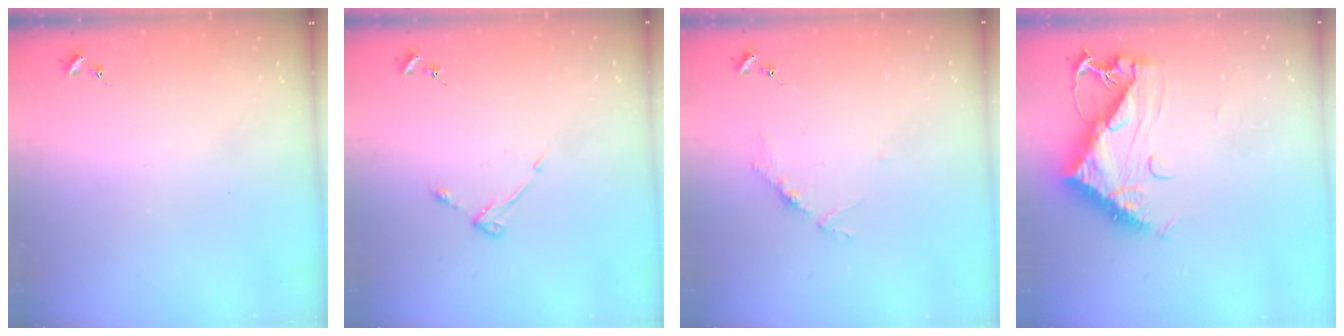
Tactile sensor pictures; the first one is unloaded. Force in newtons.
{"total": 3.6, "press": 3.6, "slide": 0.5}
{"total": 3.9, "press": 3.8, "slide": 0.5}
{"total": 11.6, "press": 11.6, "slide": 1.1}